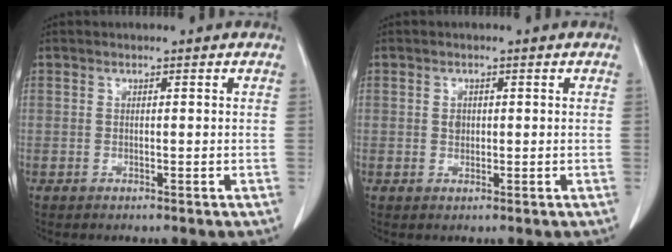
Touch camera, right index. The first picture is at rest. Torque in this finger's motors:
{"motor_torque": [0.06, -0.01, 0.03, 0.00]}